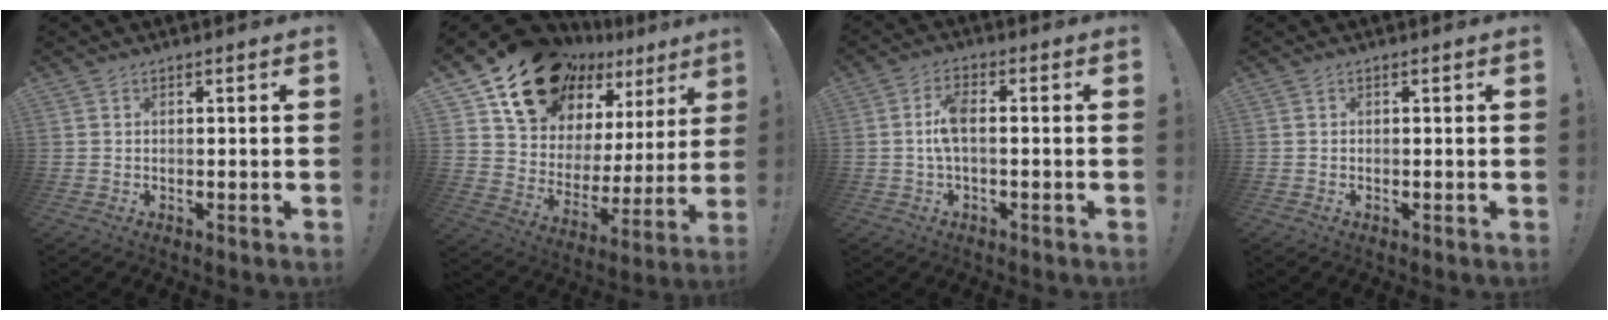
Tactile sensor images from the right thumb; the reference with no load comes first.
{"total": 19.5, "force": [15.6, 9.3, 7.0], "torque": [-0.123, -0.109, 0.295]}
{"total": 6.2, "force": [-0.2, 2.2, 5.8], "torque": [-0.125, -0.005, -0.006]}
{"total": 0.0}